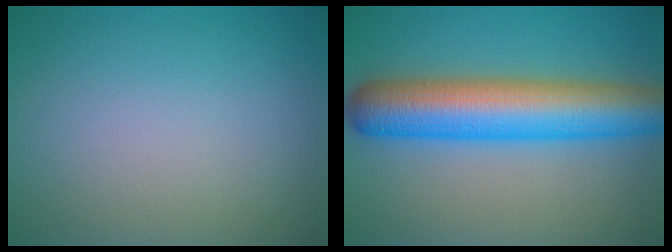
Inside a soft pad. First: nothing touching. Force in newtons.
{"total": 9.8, "press": 9.8, "slide": 0.2}